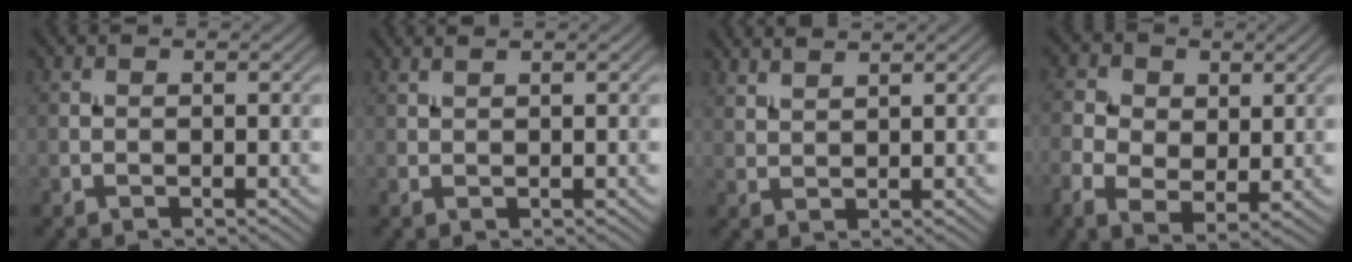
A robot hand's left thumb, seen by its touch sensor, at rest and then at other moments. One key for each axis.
{"total": 1.3, "fx": 1.0, "fy": 0.2, "fz": 0.8, "tx": -0.017, "ty": 0.004, "tz": 0.015}
{"total": 2.8, "fx": 2.4, "fy": 0.6, "fz": 1.4, "tx": -0.021, "ty": 0.003, "tz": 0.041}
{"total": 6.3, "fx": 0.3, "fy": 4.3, "fz": 4.6, "tx": -0.109, "ty": -0.006, "tz": 0.005}